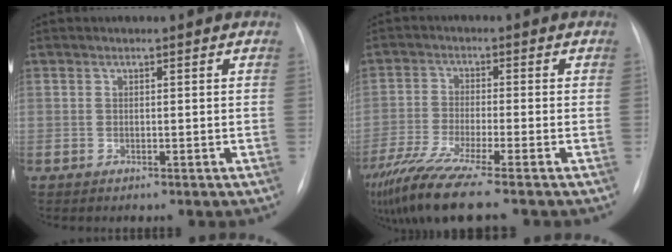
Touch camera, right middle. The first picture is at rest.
{"total": 11.5, "force": [-8.7, -0.7, 7.4], "torque": [-0.140, -0.033, -0.152]}